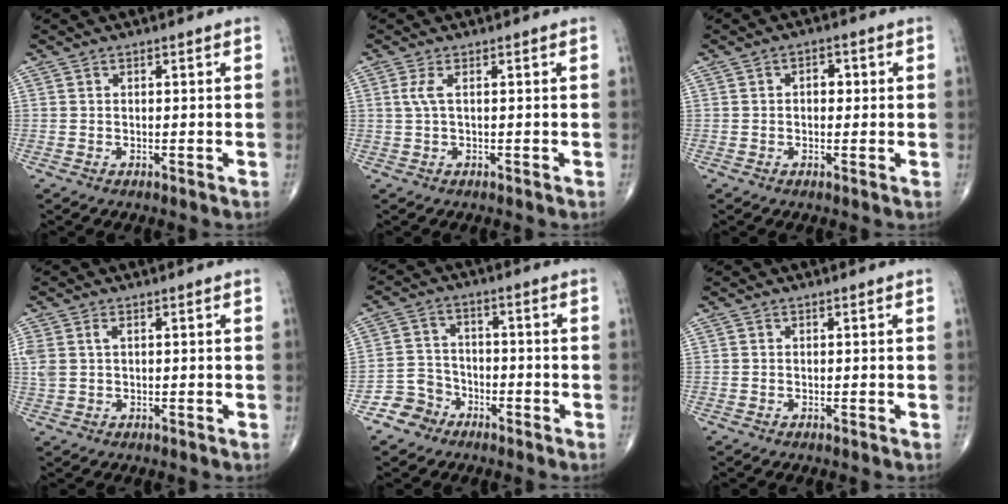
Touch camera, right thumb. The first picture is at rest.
{"total": 1.9, "force": [0.3, 0.3, 1.8], "torque": [-0.057, 0.006, 0.010]}
{"total": 2.8, "force": [0.3, 1.9, 2.0], "torque": [-0.017, 0.007, 0.000]}
{"total": 4.0, "force": [1.1, 2.4, 3.0], "torque": [-0.091, 0.012, 0.026]}
{"total": 5.8, "force": [-3.6, 4.5, 0.3], "torque": [0.026, 0.031, -0.072]}
{"total": 0.0}